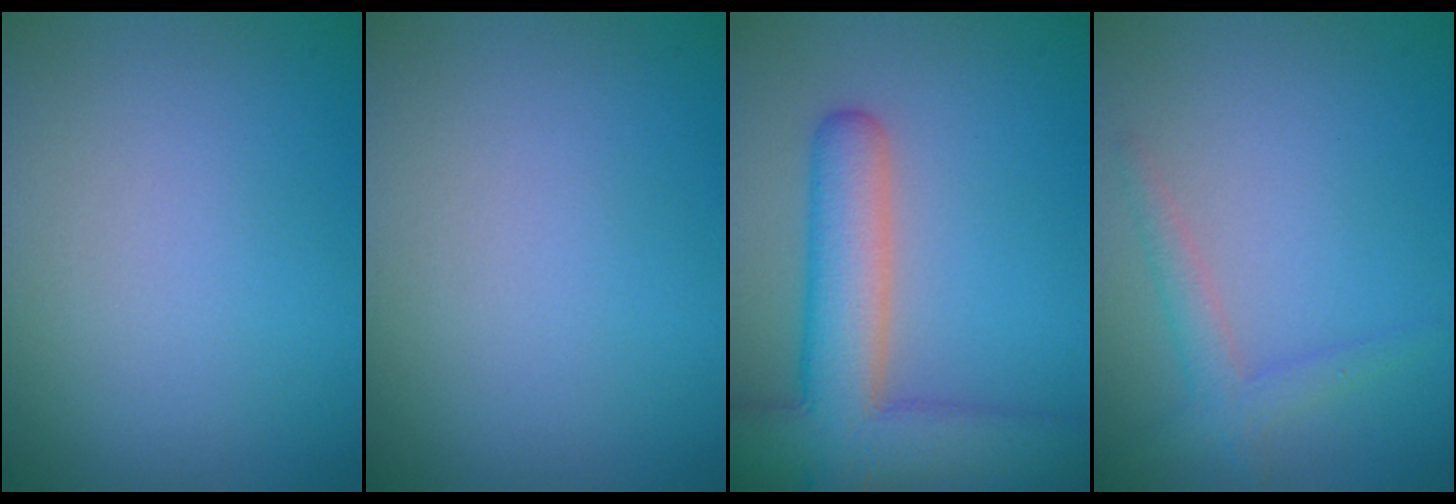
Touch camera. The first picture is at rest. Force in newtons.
{"total": 0.0}
{"total": 8.0, "press": 8.0, "slide": 0.7}
{"total": 2.1, "press": 2.1, "slide": 0.1}